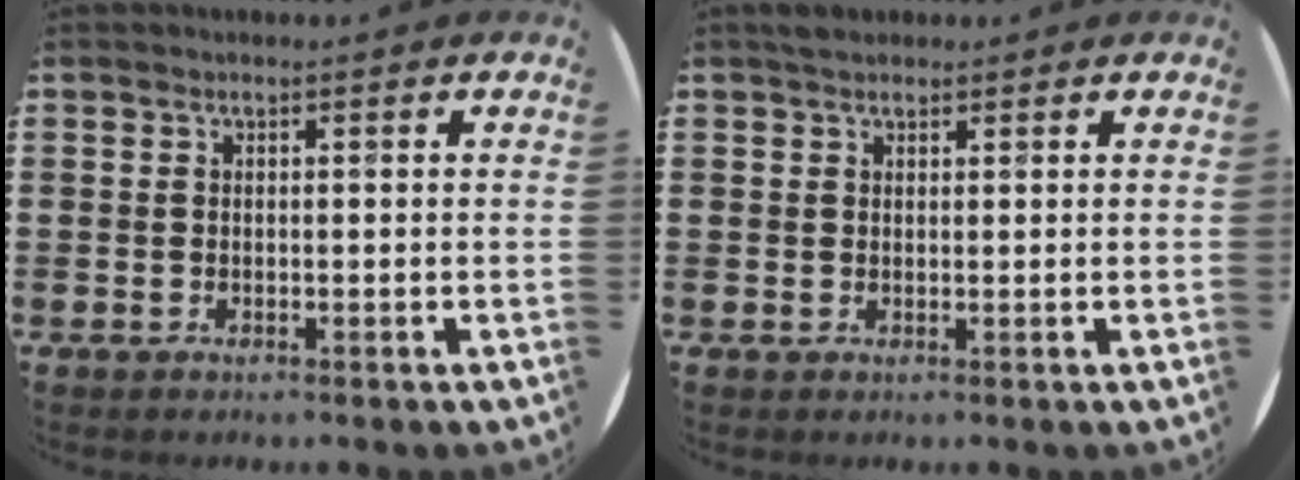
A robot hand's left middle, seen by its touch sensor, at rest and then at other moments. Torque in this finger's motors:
{"motor_torque": [0.41, -0.36, 0.02, 0.04]}